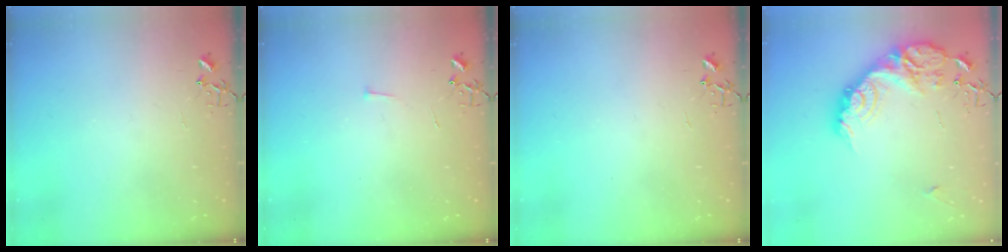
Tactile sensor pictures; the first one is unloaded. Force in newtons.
{"total": 3.0, "press": 2.9, "slide": 0.3}
{"total": 0.0}
{"total": 19.4, "press": 19.4, "slide": 0.6}